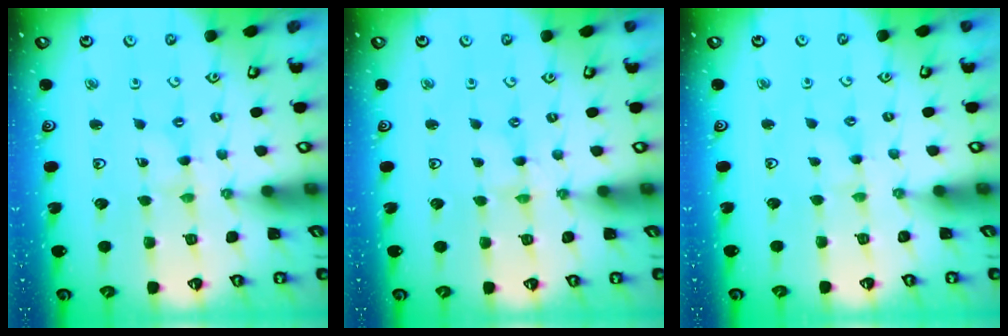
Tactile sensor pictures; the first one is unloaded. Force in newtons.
{"total": 0.0}
{"total": 1.2, "press": 1.2, "slide": 0.3}